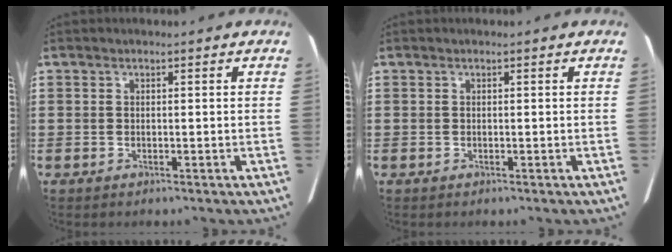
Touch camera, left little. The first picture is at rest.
{"total": 0.0}